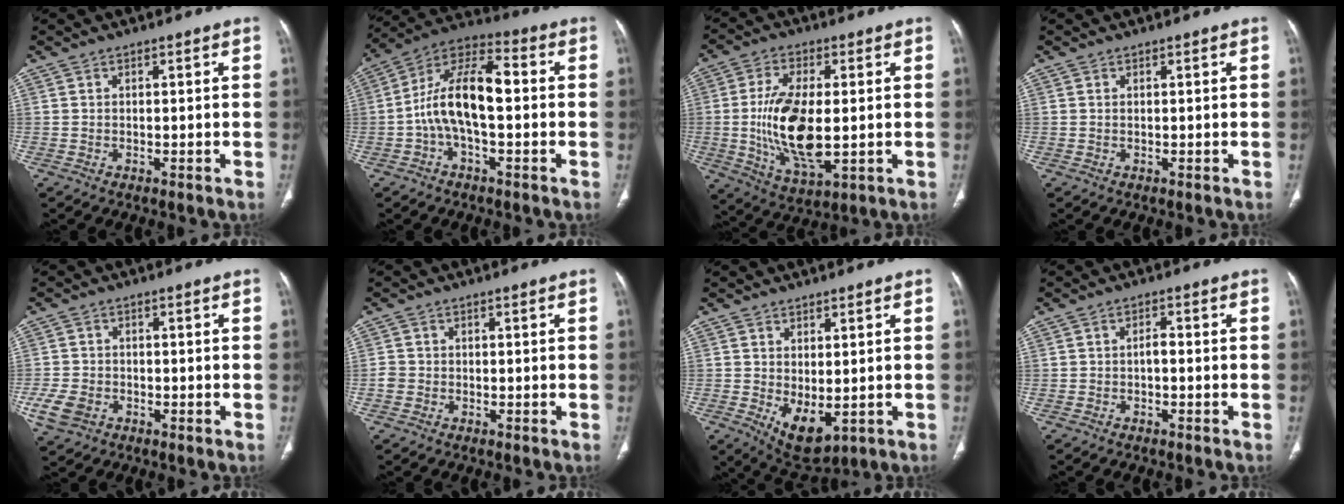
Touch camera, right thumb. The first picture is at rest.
{"total": 13.8, "force": [-1.0, 6.4, 12.2], "torque": [-0.221, 0.046, -0.029]}
{"total": 15.1, "force": [-0.8, 6.8, 13.5], "torque": [-0.257, -0.021, -0.007]}
{"total": 0.0}
{"total": 5.6, "force": [-2.2, 4.3, 3.0], "torque": [-0.066, 0.008, -0.035]}
{"total": 2.5, "force": [-0.7, 2.4, 0.6], "torque": [-0.001, 0.010, -0.018]}
{"total": 7.0, "force": [-0.9, 3.7, 5.9], "torque": [-0.085, -0.013, 0.007]}
{"total": 1.4, "force": [-0.4, 0.7, 1.2], "torque": [-0.017, 0.007, -0.010]}